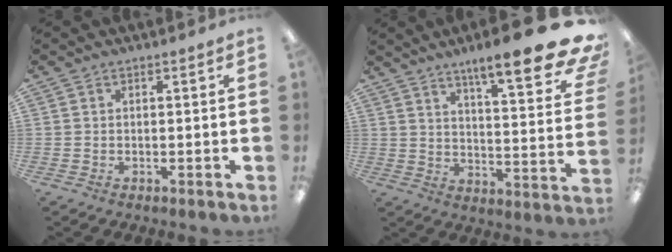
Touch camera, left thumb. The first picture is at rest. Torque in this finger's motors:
{"motor_torque": [0.52, 0.58, 1.47, -1.30, 0.19]}